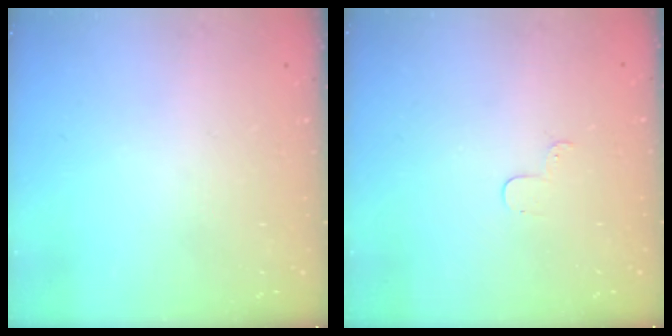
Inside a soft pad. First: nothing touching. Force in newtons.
{"total": 2.9, "press": 2.9, "slide": 0.3}